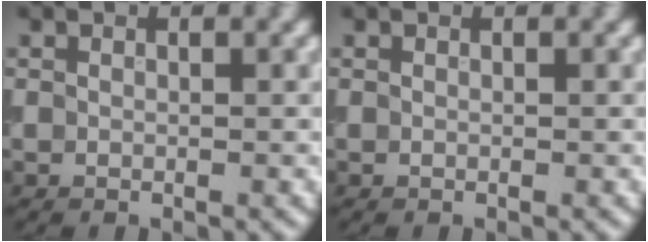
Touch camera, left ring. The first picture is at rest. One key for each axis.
{"total": 0.0}